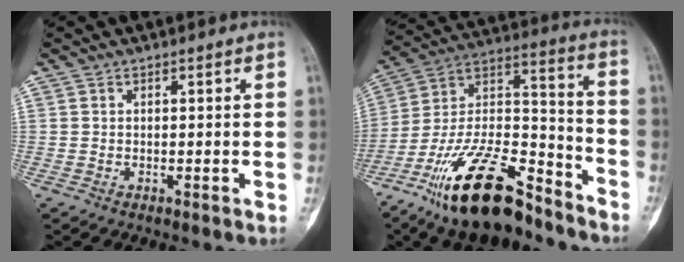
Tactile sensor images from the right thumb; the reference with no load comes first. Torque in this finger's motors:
{"motor_torque": [3.09, 1.80, 1.47, -1.30, 0.14]}